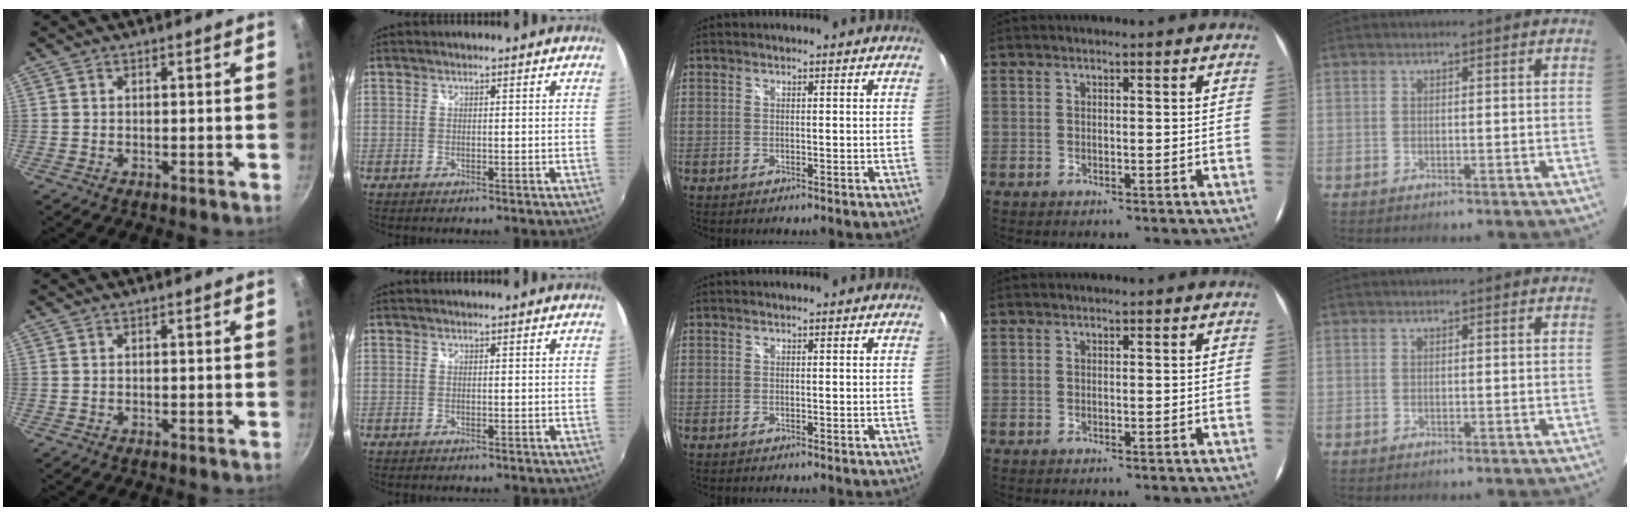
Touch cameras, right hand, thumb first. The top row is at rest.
{}